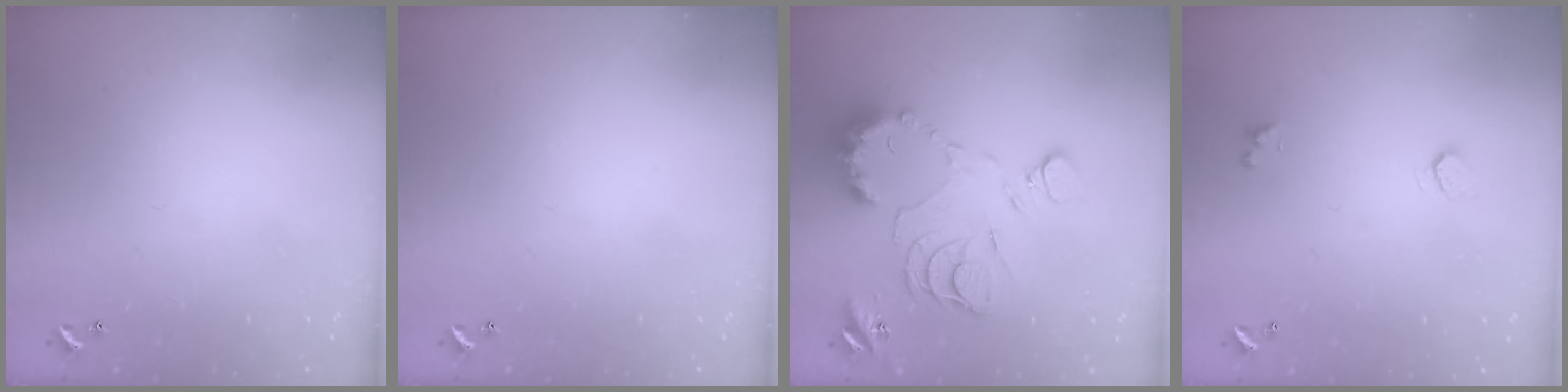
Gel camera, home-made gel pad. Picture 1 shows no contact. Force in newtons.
{"total": 0.0}
{"total": 14.4, "press": 14.4, "slide": 1.2}
{"total": 0.9, "press": 0.8, "slide": 0.4}